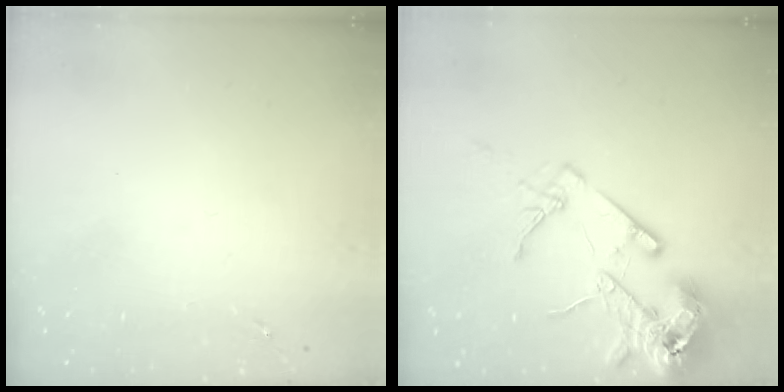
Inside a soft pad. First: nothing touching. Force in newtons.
{"total": 16.3, "press": 16.1, "slide": 2.5}